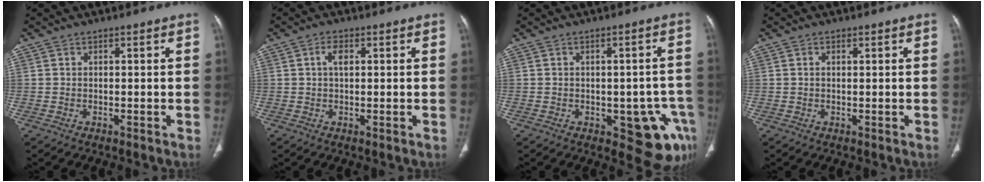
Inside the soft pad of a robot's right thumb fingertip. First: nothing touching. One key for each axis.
{"total": 2.7, "fx": 0.7, "fy": 1.4, "fz": 2.3, "tx": -0.040, "ty": 0.001, "tz": 0.009}
{"total": 9.9, "fx": -3.8, "fy": 5.0, "fz": 7.7, "tx": -0.048, "ty": 0.016, "tz": -0.039}
{"total": 0.8, "fx": 0.3, "fy": 0.4, "fz": 0.6, "tx": -0.015, "ty": 0.002, "tz": 0.005}